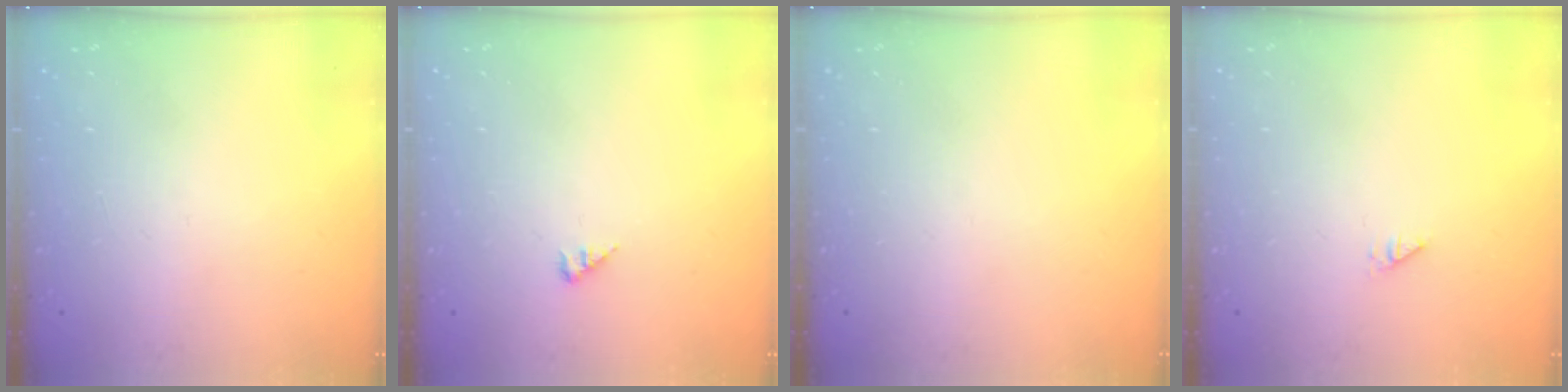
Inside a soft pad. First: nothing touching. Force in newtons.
{"total": 1.0, "press": 0.9, "slide": 0.2}
{"total": 0.0}
{"total": 0.0}